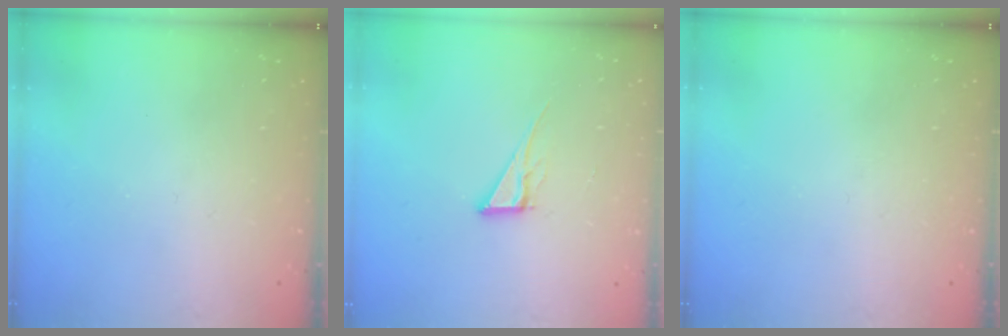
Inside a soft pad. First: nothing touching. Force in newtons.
{"total": 6.8, "press": 6.8, "slide": 0.2}
{"total": 0.0}